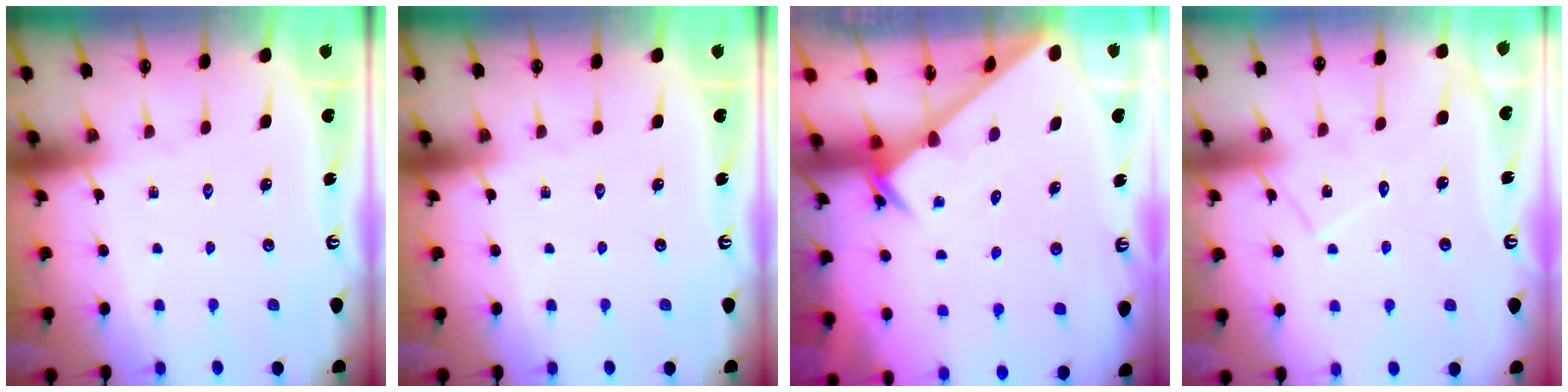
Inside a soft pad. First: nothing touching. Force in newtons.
{"total": 0.0}
{"total": 2.4, "press": 2.4, "slide": 0.2}
{"total": 9.2, "press": 9.2, "slide": 0.3}